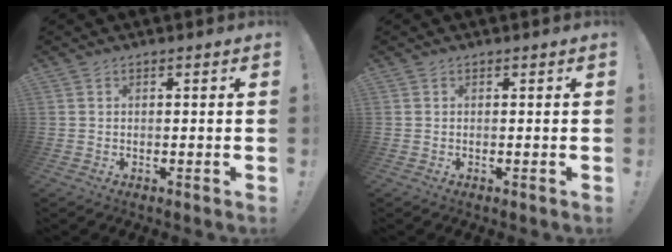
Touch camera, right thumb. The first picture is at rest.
{"total": 0.0}